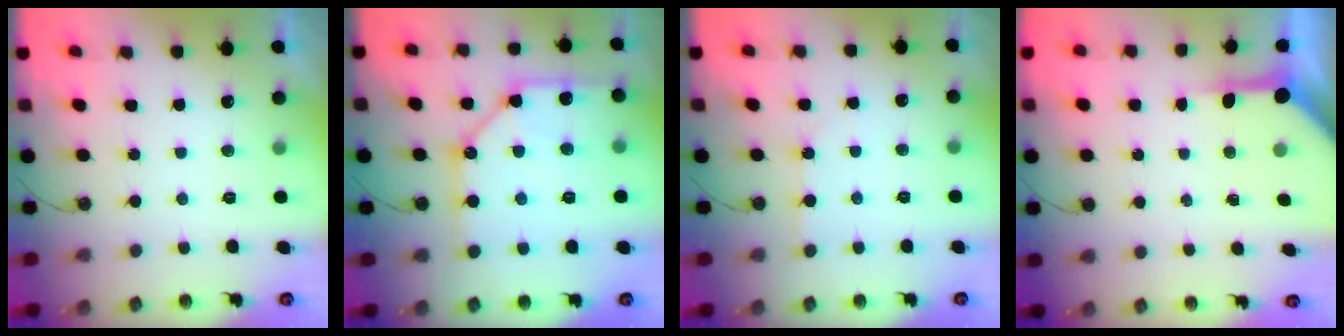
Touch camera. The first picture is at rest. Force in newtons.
{"total": 14.2, "press": 14.1, "slide": 1.7}
{"total": 3.1, "press": 3.1, "slide": 0.4}
{"total": 7.1, "press": 7.1, "slide": 0.4}